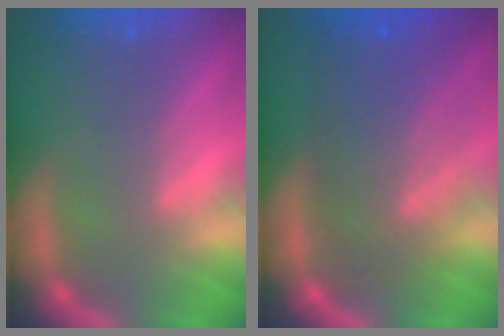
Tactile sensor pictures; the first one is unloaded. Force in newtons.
{"total": 8.6}